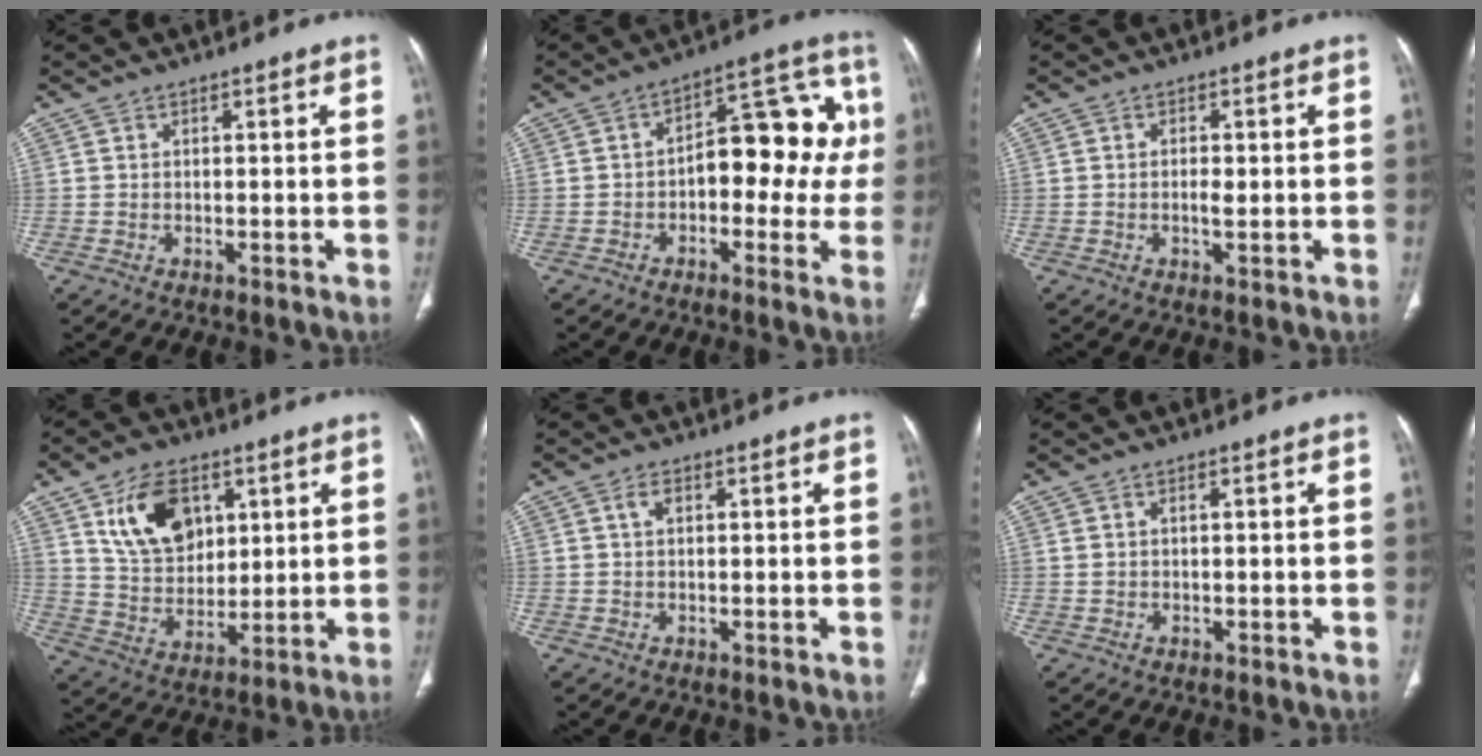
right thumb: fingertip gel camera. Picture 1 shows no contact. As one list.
[{"total": 15.8, "force": [-0.2, 8.7, 13.1], "torque": [-0.119, 0.048, -0.010]}, {"total": 1.9, "force": [-0.2, 0.8, 1.7], "torque": [-0.032, 0.000, -0.004]}, {"total": 13.3, "force": [5.7, 8.8, 8.2], "torque": [-0.110, -0.026, 0.114]}, {"total": 1.8, "force": [0.7, 1.0, 1.3], "torque": [-0.023, 0.007, 0.012]}, {"total": 0.8, "force": [0.3, 0.4, 0.6], "torque": [-0.014, 0.006, 0.010]}]